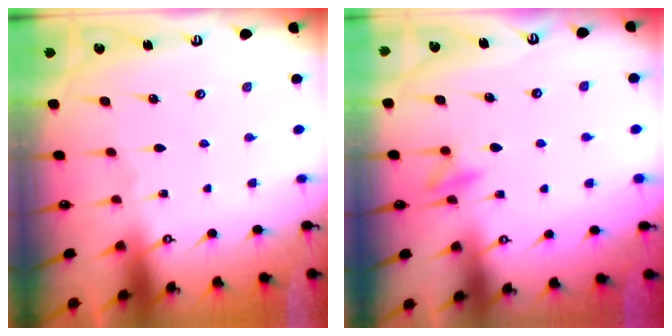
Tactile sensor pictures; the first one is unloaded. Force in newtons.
{"total": 7.8, "press": 7.8, "slide": 0.9}